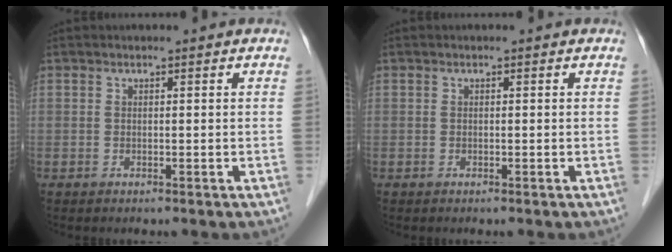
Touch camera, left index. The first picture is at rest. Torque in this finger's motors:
{"motor_torque": [-0.04, -0.03, 0.00, 0.00]}